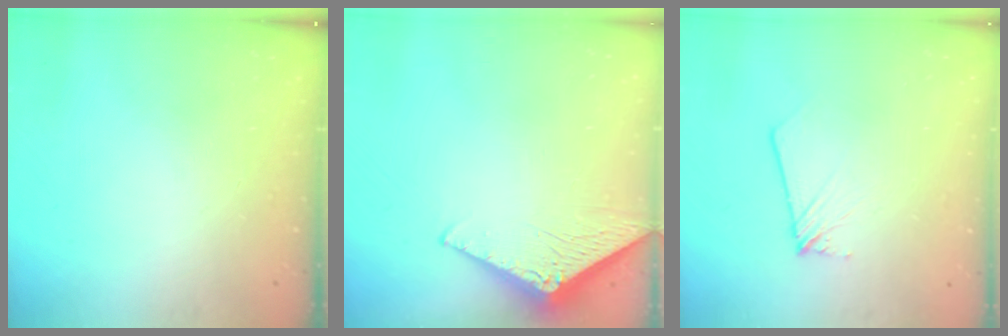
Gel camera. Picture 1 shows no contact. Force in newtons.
{"total": 3.2, "press": 3.2, "slide": 0.2}
{"total": 2.8, "press": 2.8, "slide": 0.4}